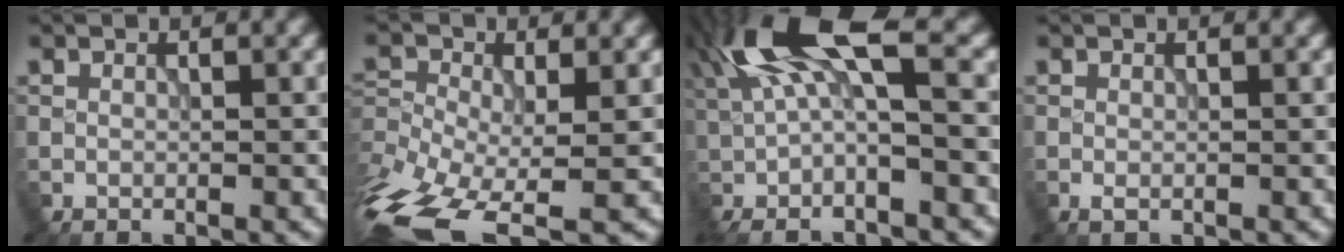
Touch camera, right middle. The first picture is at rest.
{"total": 11.1, "force": [-6.5, 5.0, 7.5], "torque": [-0.164, -0.024, -0.109]}
{"total": 11.5, "force": [2.9, 4.0, 10.4], "torque": [-0.200, 0.012, 0.049]}
{"total": 0.6, "force": [-0.2, 0.3, 0.4], "torque": [-0.008, -0.005, -0.002]}